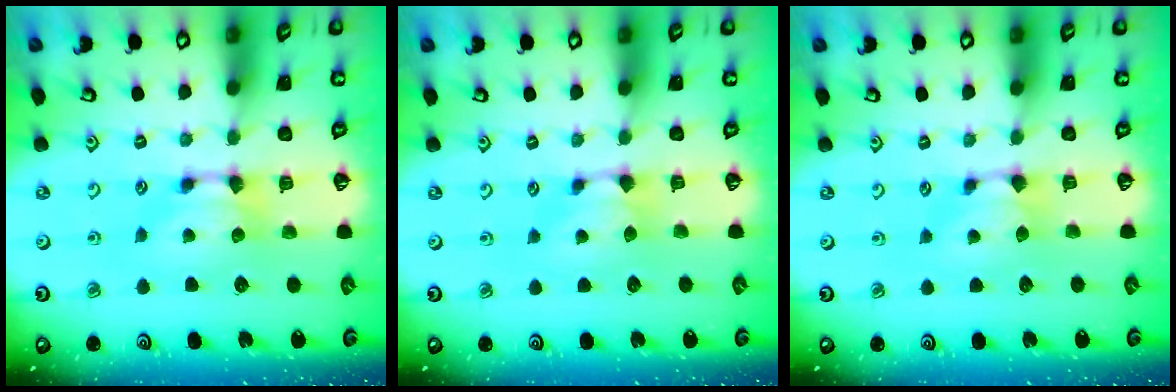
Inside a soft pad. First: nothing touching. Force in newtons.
{"total": 0.9, "press": 0.7, "slide": 0.6}
{"total": 0.9, "press": 0.7, "slide": 0.6}